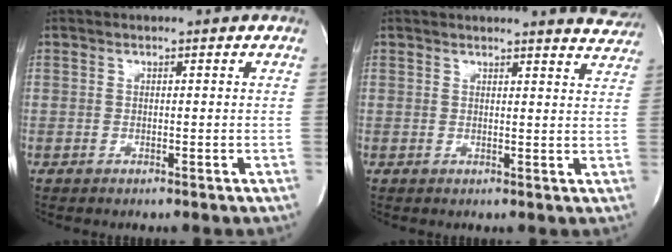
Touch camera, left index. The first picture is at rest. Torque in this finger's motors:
{"motor_torque": [0.64, -0.64, 0.34, 0.04]}